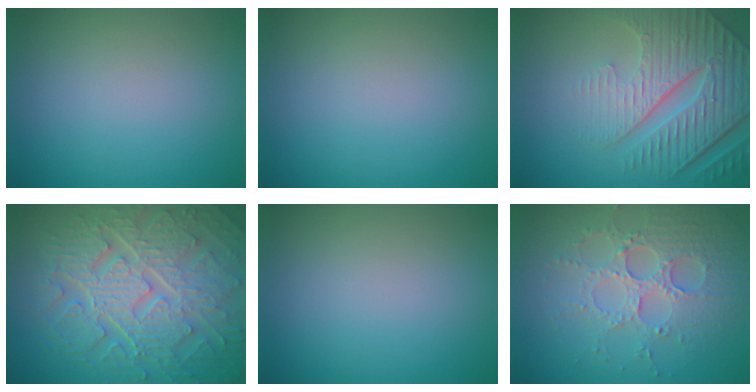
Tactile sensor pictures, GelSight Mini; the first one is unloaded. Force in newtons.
{"total": 0.0}
{"total": 7.9, "press": 5.8, "slide": 5.3}
{"total": 10.6, "press": 7.0, "slide": 7.9}
{"total": 0.0}
{"total": 4.5, "press": 4.2, "slide": 1.7}